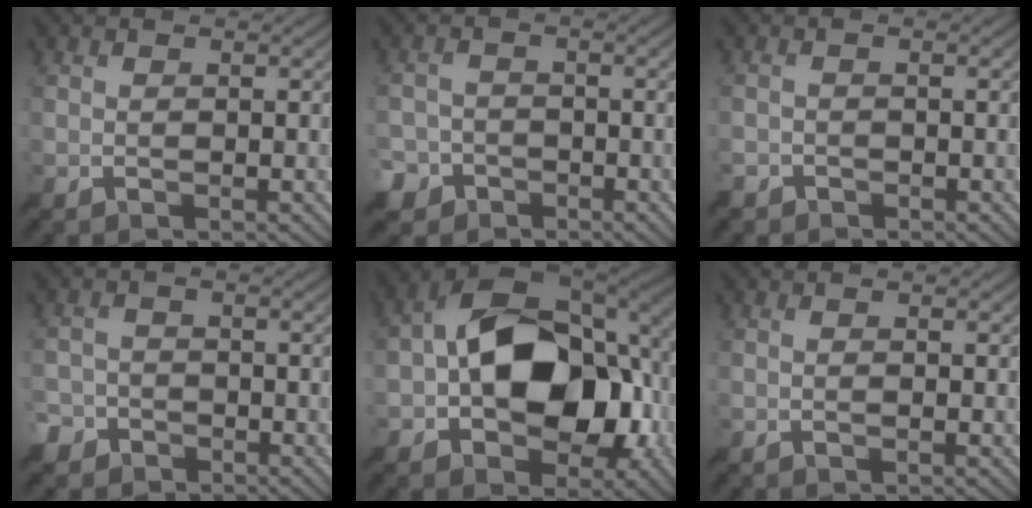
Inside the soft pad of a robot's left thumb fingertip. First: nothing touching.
{"total": 5.1, "force": [-3.3, 3.7, 1.1], "torque": [-0.016, -0.005, -0.071]}
{"total": 1.6, "force": [-1.3, 0.9, 0.1], "torque": [0.000, -0.002, -0.032]}
{"total": 3.6, "force": [-2.6, 2.4, 0.7], "torque": [-0.018, 0.001, -0.055]}
{"total": 17.1, "force": [-0.9, 10.4, 13.5], "torque": [-0.219, 0.003, -0.026]}
{"total": 0.5, "force": [-0.1, -0.1, 0.5], "torque": [-0.010, 0.001, -0.003]}